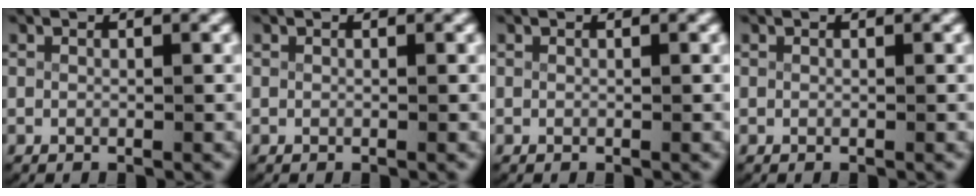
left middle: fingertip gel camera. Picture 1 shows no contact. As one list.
[{"total": 0.0}, {"total": 0.0}, {"total": 0.0}]